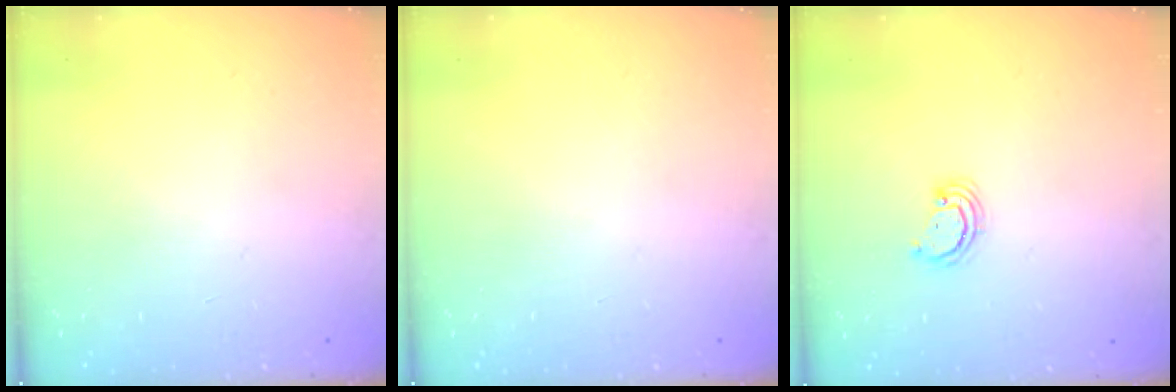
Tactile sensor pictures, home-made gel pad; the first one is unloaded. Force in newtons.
{"total": 0.0}
{"total": 2.9, "press": 2.8, "slide": 0.3}